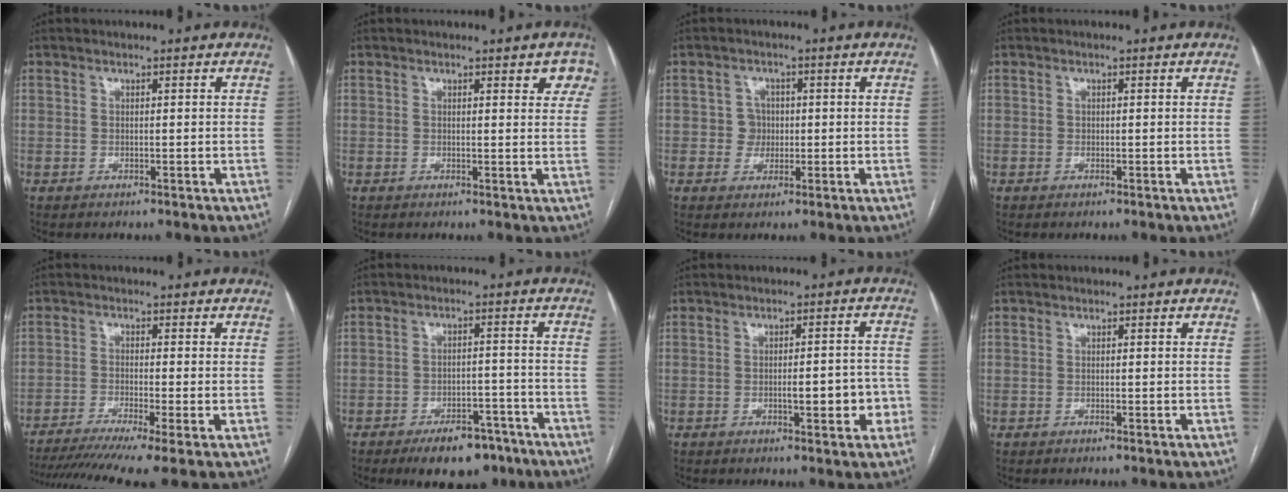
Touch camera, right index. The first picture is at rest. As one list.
[{"total": 4.1, "force": [2.3, 1.4, 3.0], "torque": [-0.020, -0.001, 0.019]}, {"total": 2.6, "force": [0.0, 2.6, 0.4], "torque": [0.003, 0.008, 0.000]}, {"total": 0.0}, {"total": 11.8, "force": [-8.6, 0.0, 8.1], "torque": [-0.130, -0.021, -0.138]}, {"total": 8.9, "force": [-6.4, 4.0, 4.7], "torque": [-0.059, 0.007, -0.094]}, {"total": 5.8, "force": [-1.9, 1.4, 5.3], "torque": [-0.069, 0.013, -0.019]}, {"total": 0.0}]